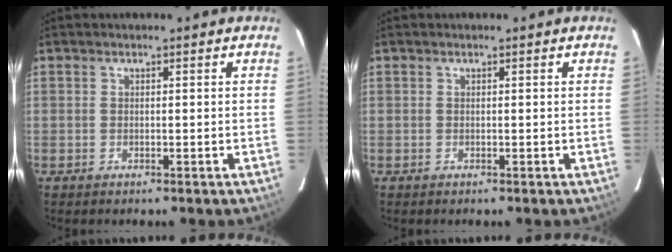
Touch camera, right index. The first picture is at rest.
{"total": 0.0}